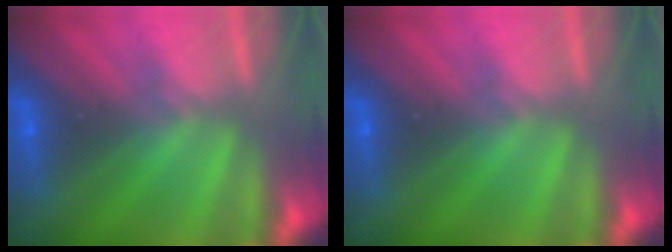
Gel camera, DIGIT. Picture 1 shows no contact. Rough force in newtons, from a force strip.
{"total": 0.0}